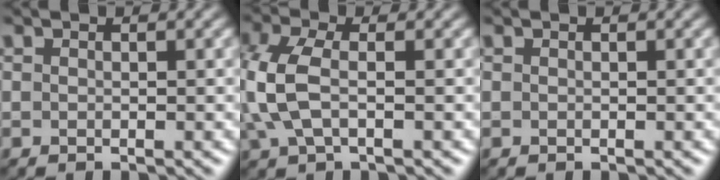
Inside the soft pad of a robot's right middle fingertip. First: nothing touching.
{"total": 4.9, "force": [0.2, 2.6, 4.1], "torque": [-0.112, 0.004, 0.000]}
{"total": 0.0}